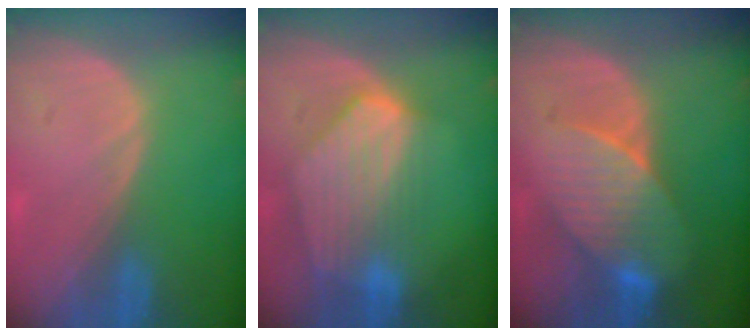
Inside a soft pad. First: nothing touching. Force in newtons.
{"total": 8.8, "press": 7.8, "slide": 4.0}
{"total": 8.0, "press": 7.8, "slide": 2.0}